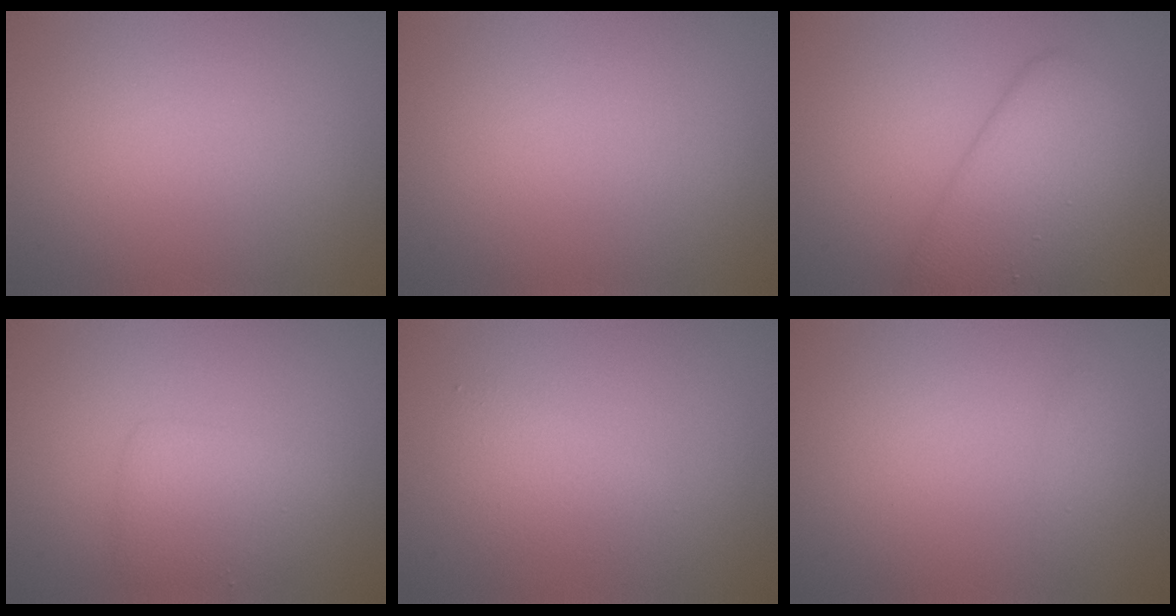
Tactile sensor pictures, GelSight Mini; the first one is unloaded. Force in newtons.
{"total": 0.0}
{"total": 6.5, "press": 6.5, "slide": 0.1}
{"total": 2.8, "press": 2.8, "slide": 0.1}
{"total": 2.0, "press": 2.0, "slide": 0.1}
{"total": 0.7, "press": 0.7, "slide": 0.0}